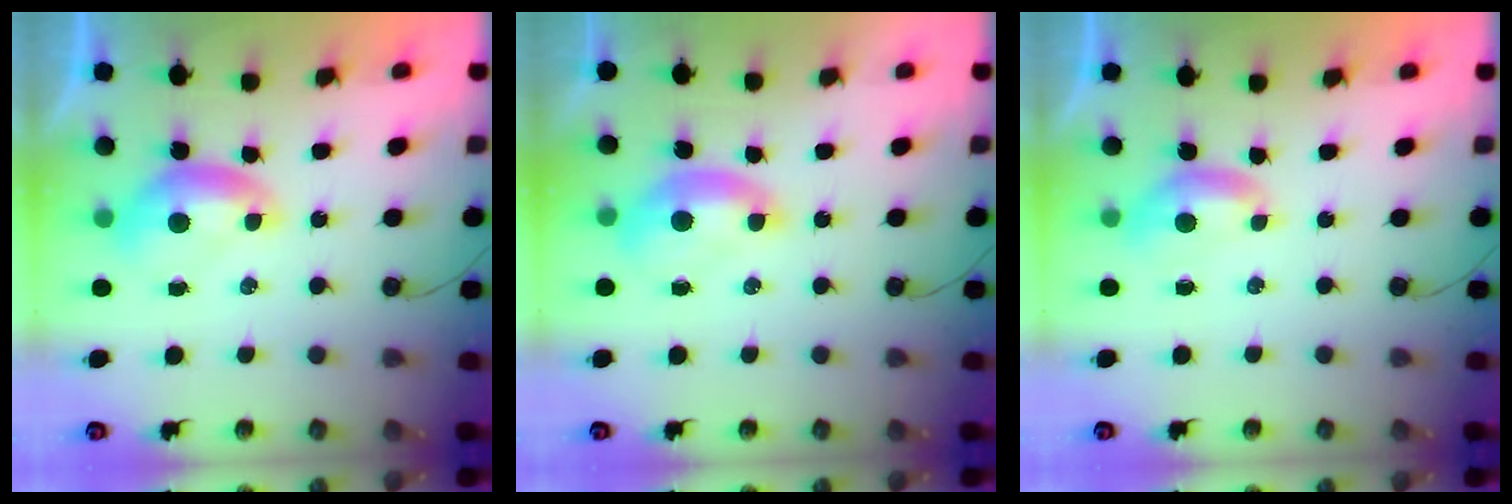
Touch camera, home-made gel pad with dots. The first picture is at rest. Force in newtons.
{"total": 1.5, "press": 1.4, "slide": 0.6}
{"total": 1.7, "press": 1.6, "slide": 0.4}